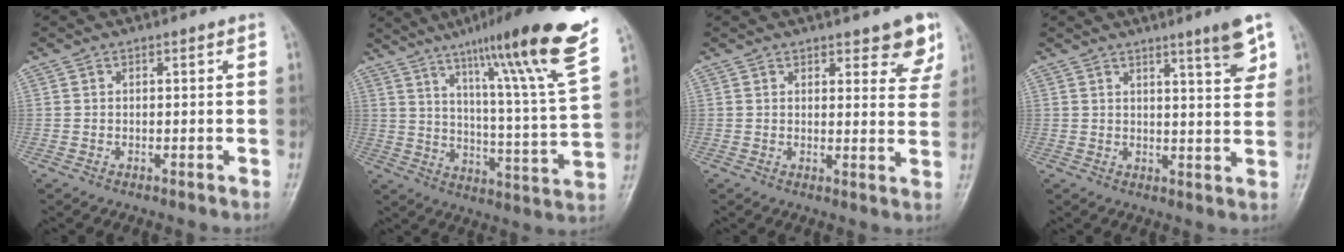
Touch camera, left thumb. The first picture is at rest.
{"total": 23.5, "force": [14.8, 1.0, 18.2], "torque": [-0.253, -0.056, 0.217]}
{"total": 6.4, "force": [4.3, 2.5, 4.0], "torque": [-0.013, -0.024, 0.049]}
{"total": 6.7, "force": [4.0, 0.5, 5.4], "torque": [-0.073, -0.027, 0.058]}